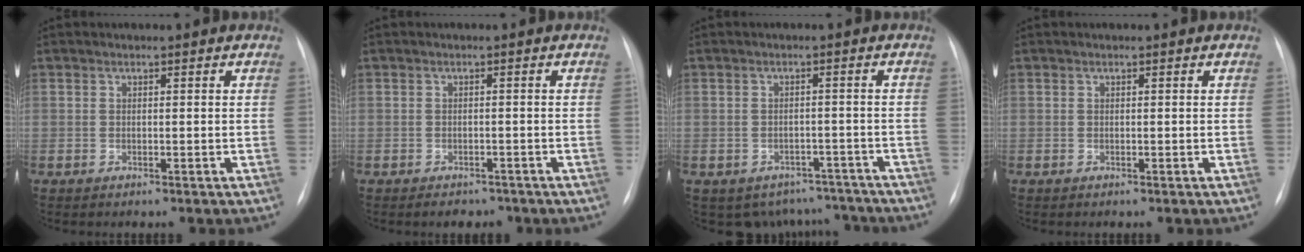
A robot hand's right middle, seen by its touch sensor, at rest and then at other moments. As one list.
[{"total": 2.7, "force": [-2.2, 1.4, 0.7], "torque": [-0.007, 0.001, -0.023]}, {"total": 8.2, "force": [-6.8, 4.5, 0.3], "torque": [0.012, 0.026, -0.076]}, {"total": 0.0}]